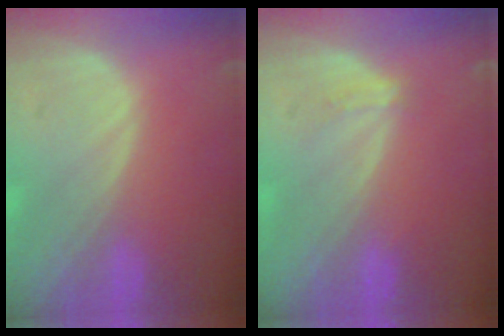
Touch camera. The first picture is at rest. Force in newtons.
{"total": 1.5, "press": 1.1, "slide": 1.0}